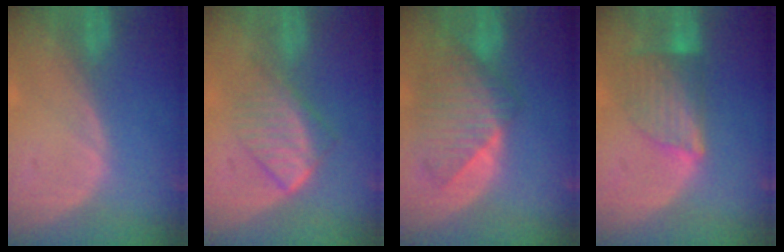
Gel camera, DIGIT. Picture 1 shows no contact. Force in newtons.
{"total": 6.9, "press": 6.0, "slide": 3.5}
{"total": 8.8, "press": 8.0, "slide": 3.5}
{"total": 6.9, "press": 6.6, "slide": 2.0}